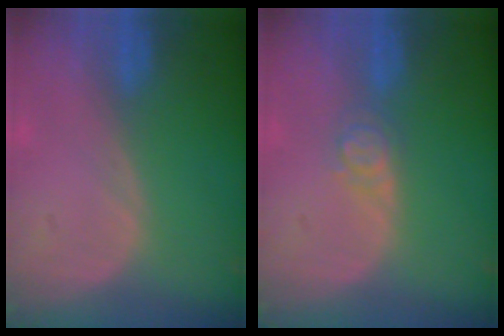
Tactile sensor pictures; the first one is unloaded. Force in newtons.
{"total": 2.6, "press": 2.6, "slide": 0.3}